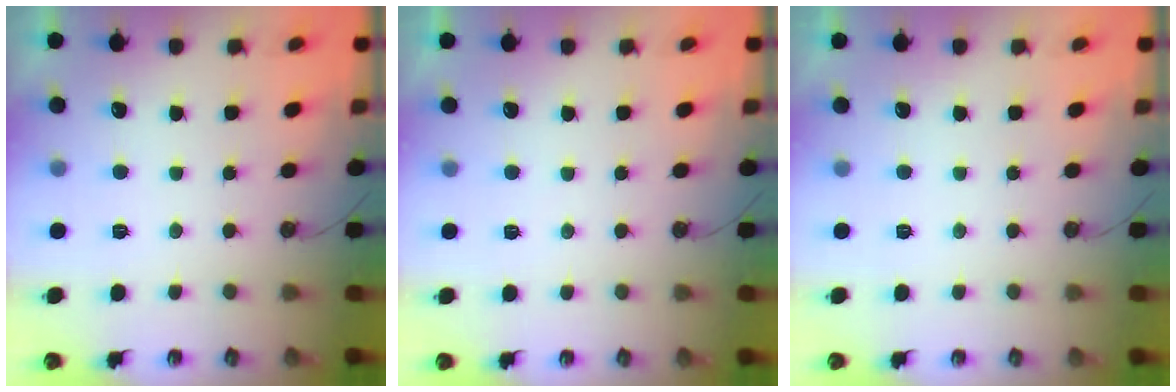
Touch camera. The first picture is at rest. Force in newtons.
{"total": 3.0, "press": 3.0, "slide": 0.3}
{"total": 0.0}